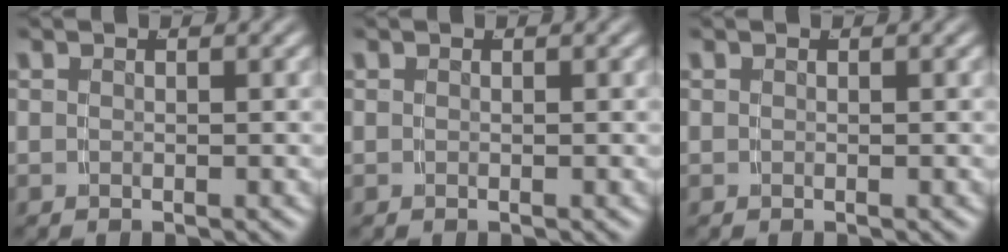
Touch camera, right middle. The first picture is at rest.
{"total": 0.0}
{"total": 0.0}